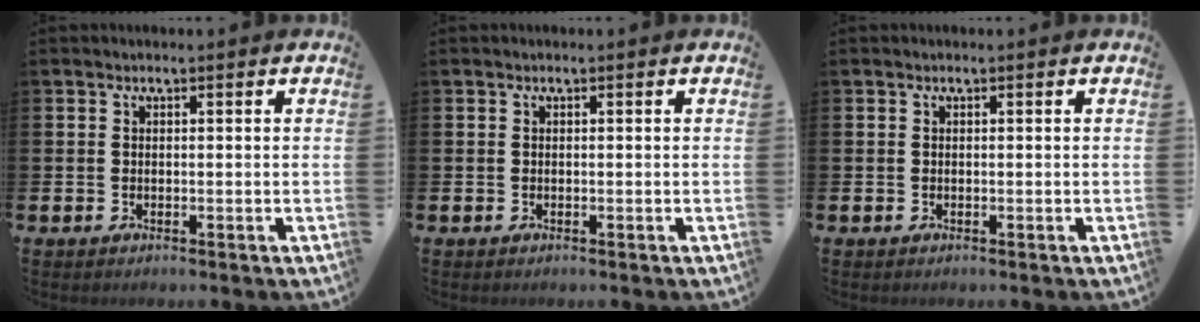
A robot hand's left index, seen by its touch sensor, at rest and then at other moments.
{"total": 0.0}
{"total": 0.0}